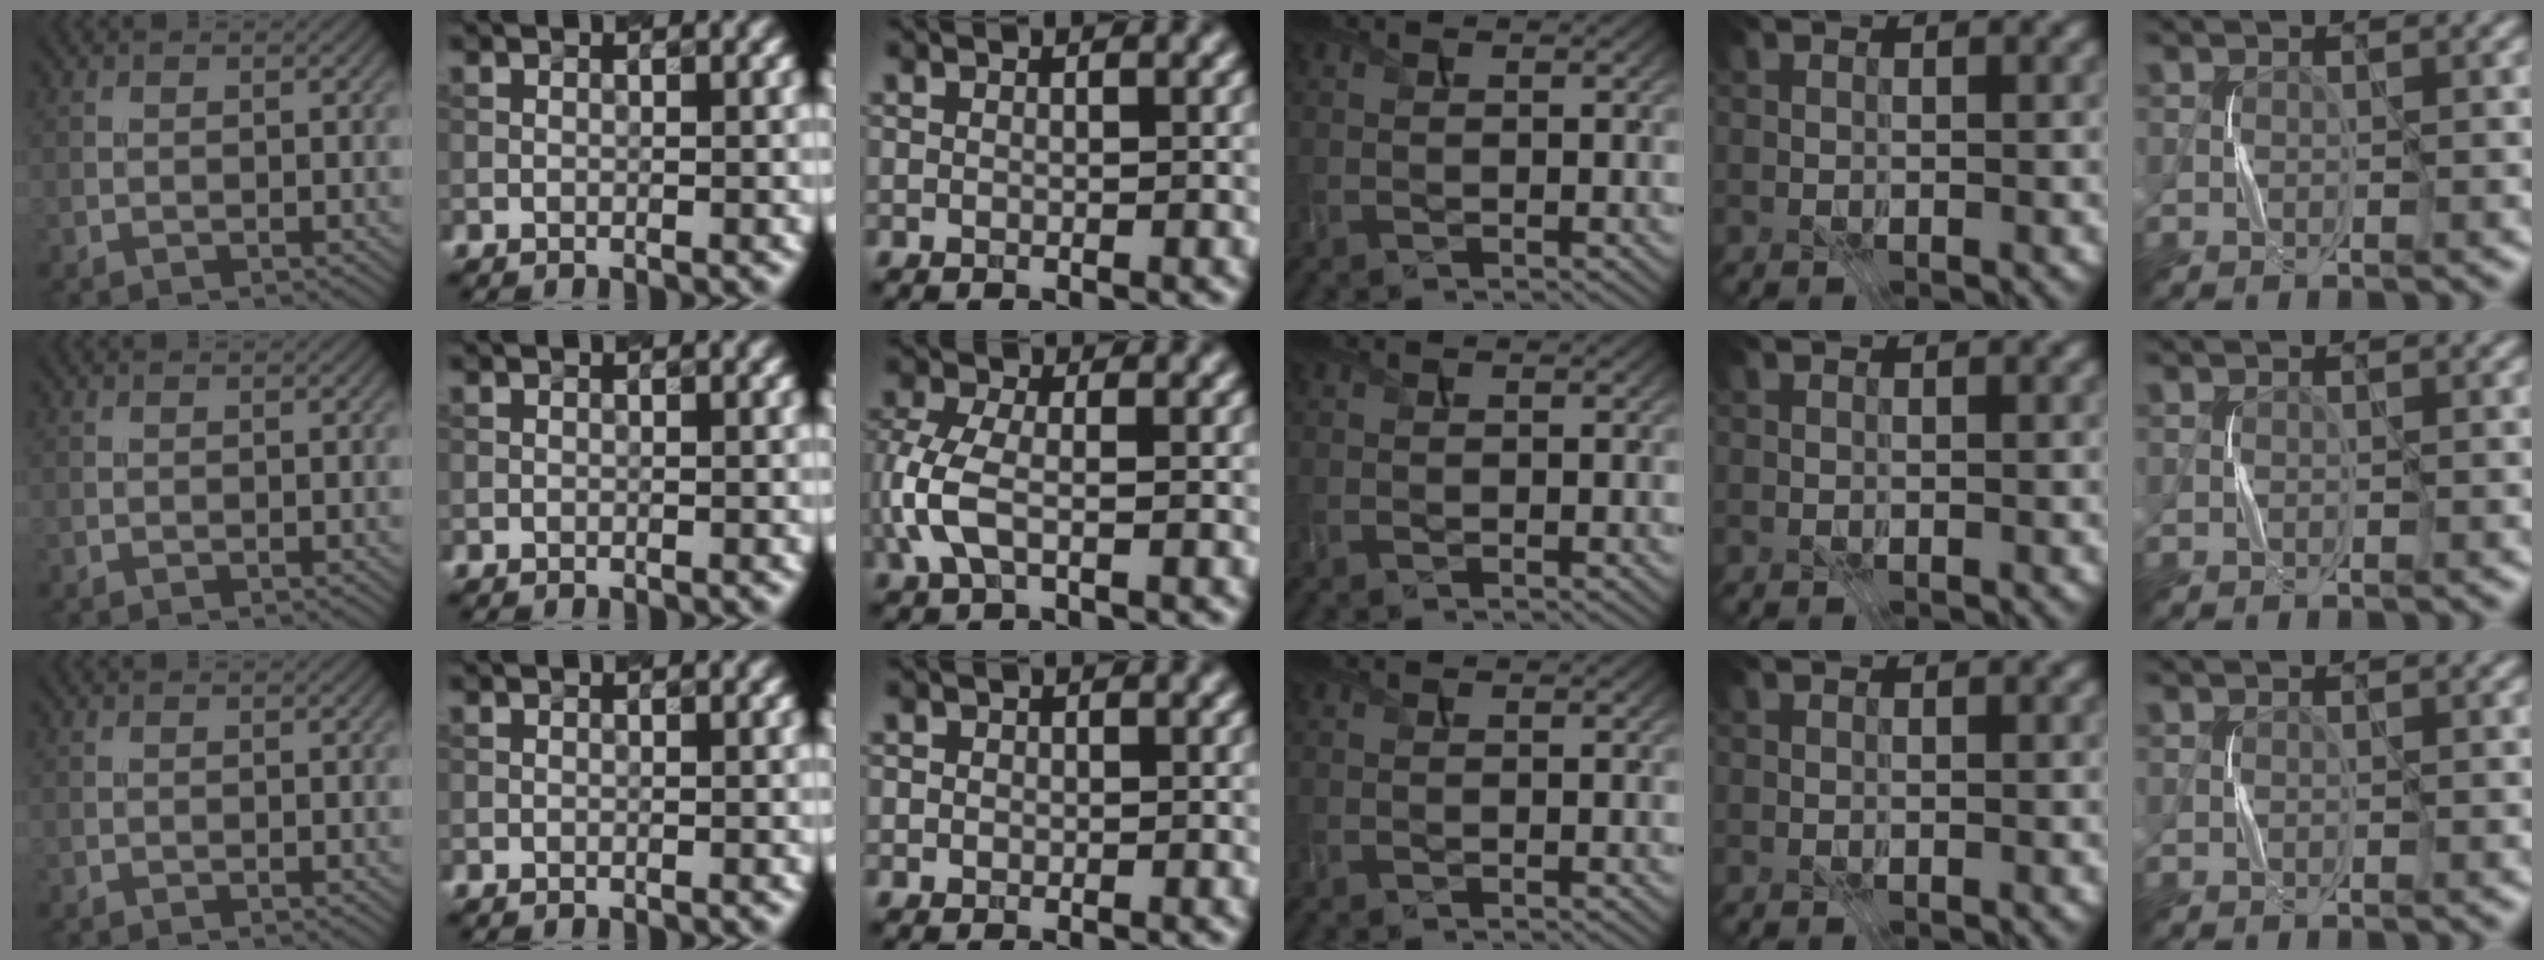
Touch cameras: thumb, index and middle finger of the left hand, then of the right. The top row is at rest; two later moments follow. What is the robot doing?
{"motion": "press", "object": "stapler"}